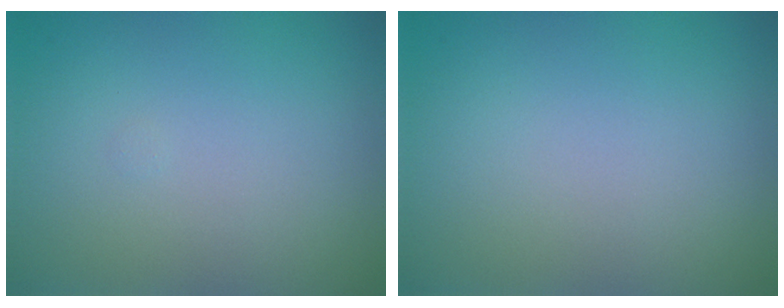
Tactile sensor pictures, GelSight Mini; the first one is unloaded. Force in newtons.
{"total": 0.0}